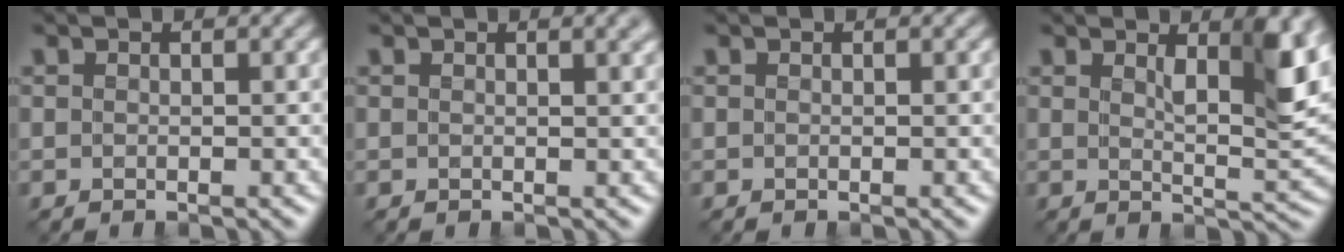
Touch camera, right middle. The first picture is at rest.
{"total": 1.9, "force": [1.1, 0.8, 1.4], "torque": [-0.003, 0.003, 0.012]}
{"total": 0.0}
{"total": 5.7, "force": [2.0, 1.7, 5.1], "torque": [-0.071, -0.007, 0.033]}